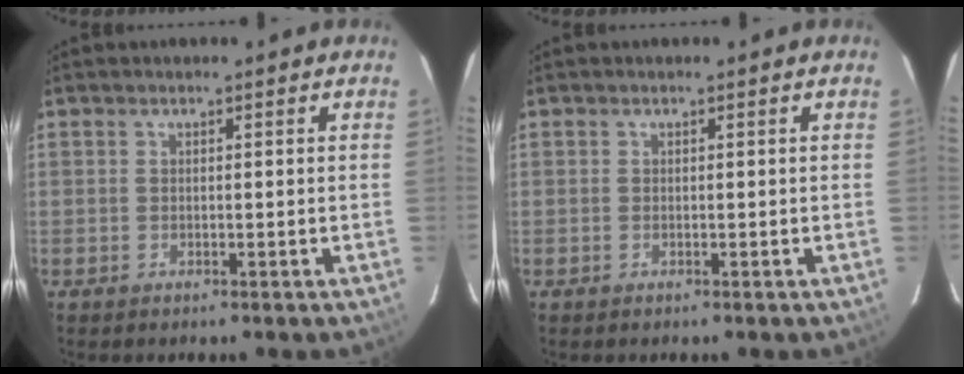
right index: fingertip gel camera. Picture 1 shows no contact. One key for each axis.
{"total": 0.0}